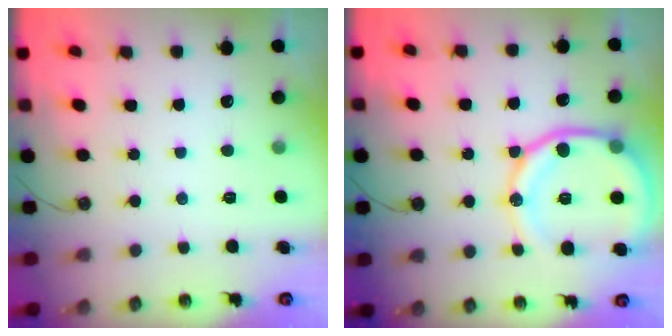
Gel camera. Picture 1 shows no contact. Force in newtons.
{"total": 16.1, "press": 16.1, "slide": 1.5}